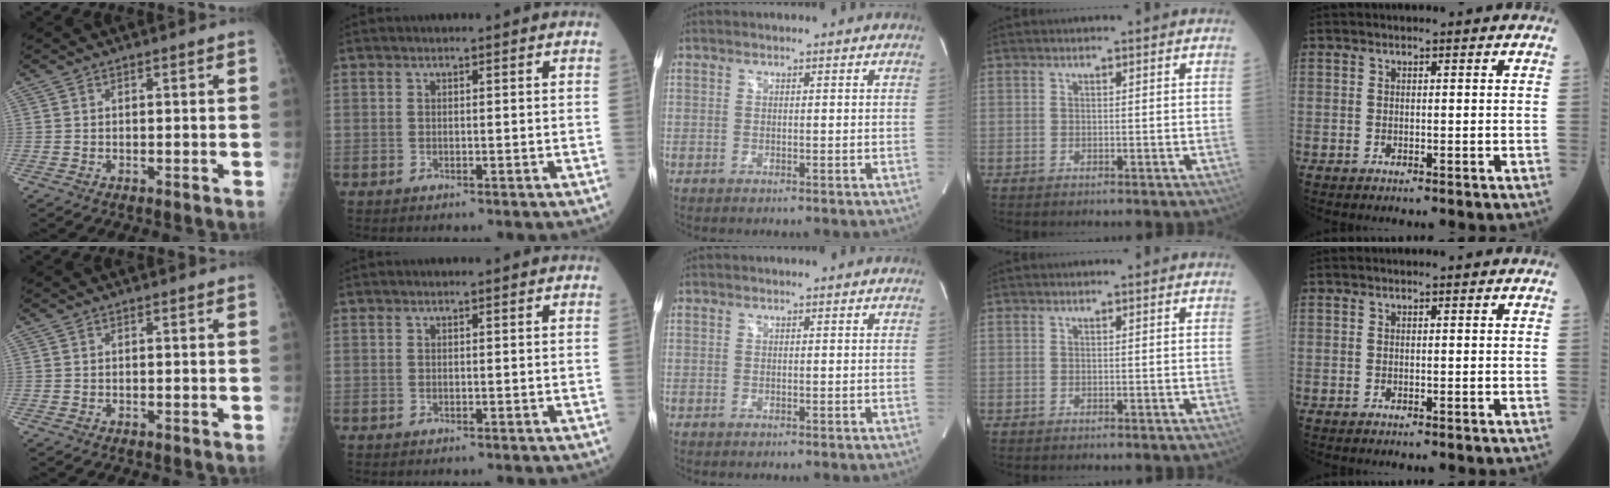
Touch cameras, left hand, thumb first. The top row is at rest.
{}